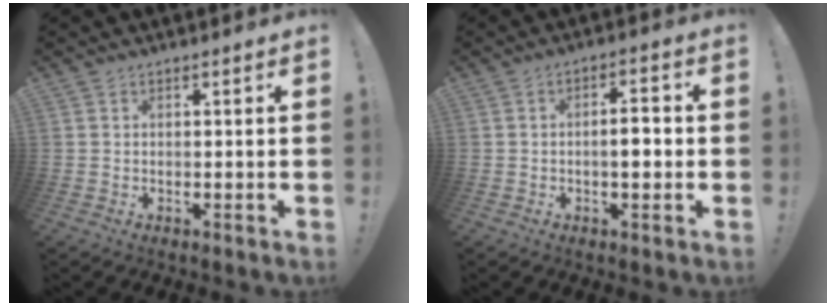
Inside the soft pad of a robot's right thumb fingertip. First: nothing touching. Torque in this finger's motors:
{"motor_torque": [0.22, -0.15, 0.10, -0.03, -0.05]}